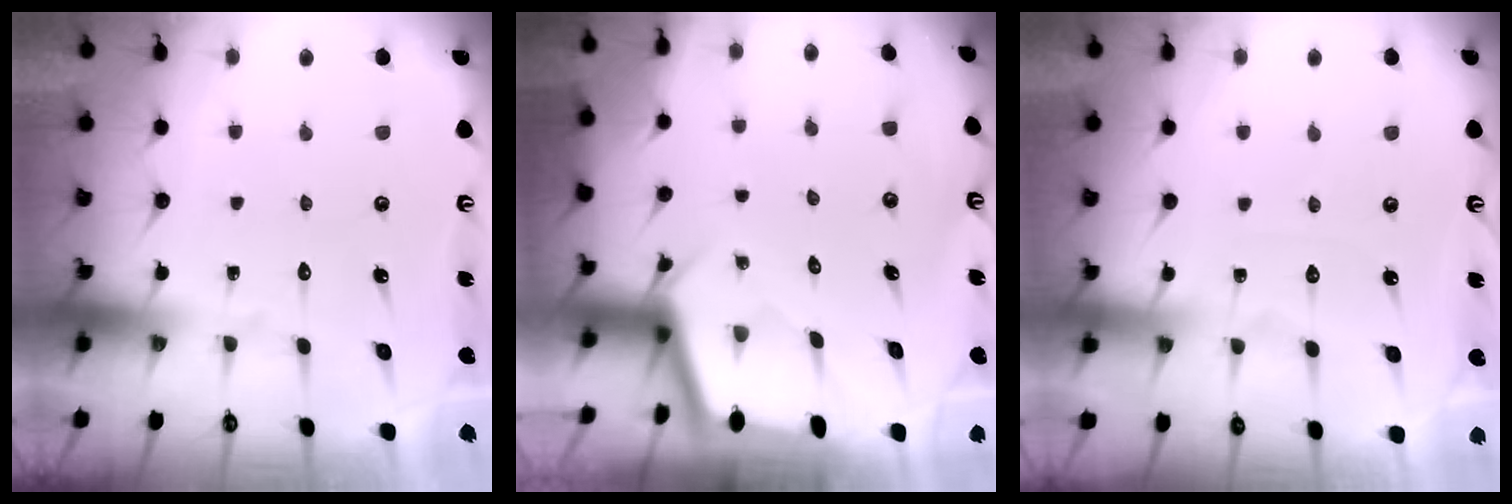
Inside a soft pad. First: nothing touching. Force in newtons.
{"total": 2.3, "press": 2.3, "slide": 0.2}
{"total": 4.5, "press": 4.5, "slide": 0.5}